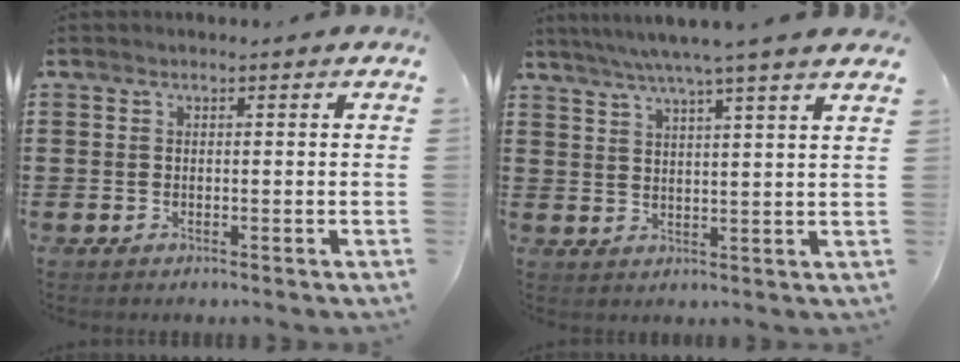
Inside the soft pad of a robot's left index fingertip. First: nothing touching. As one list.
[{"total": 5.4, "force": [4.4, -0.9, 3.0], "torque": [-0.070, -0.016, 0.075]}]